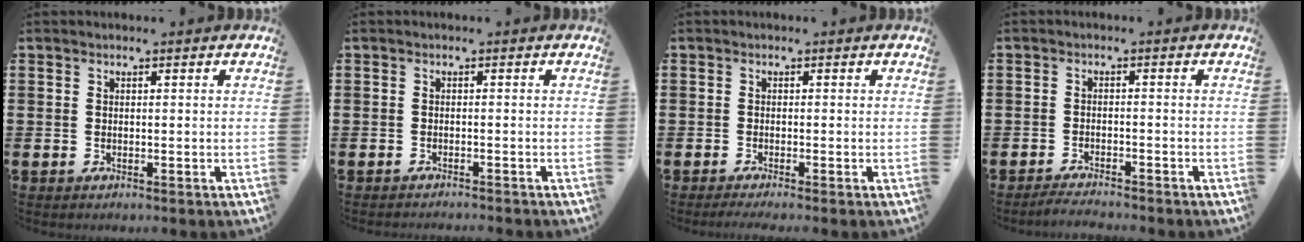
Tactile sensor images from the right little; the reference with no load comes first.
{"total": 0.8, "force": [-0.8, -0.2, 0.0], "torque": [0.001, 0.000, -0.016]}
{"total": 0.8, "force": [-0.5, 0.0, 0.6], "torque": [-0.008, -0.002, -0.009]}
{"total": 1.9, "force": [-1.9, -0.1, 0.2], "torque": [-0.006, 0.004, -0.037]}